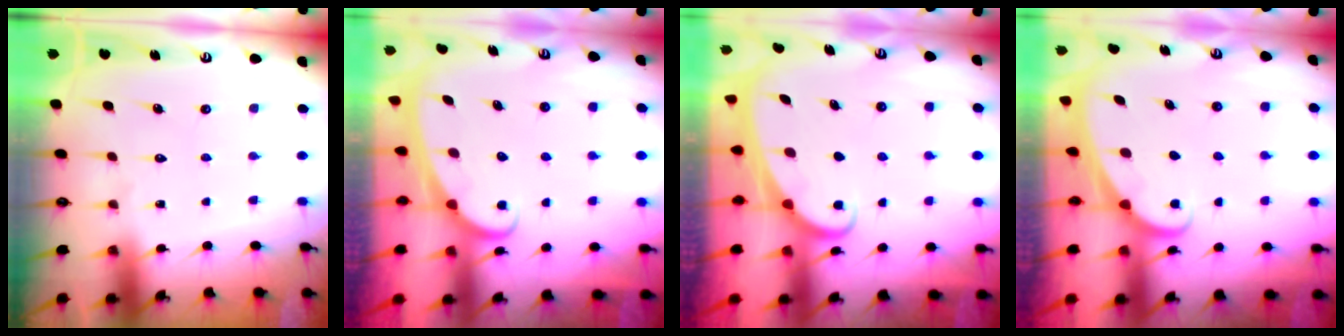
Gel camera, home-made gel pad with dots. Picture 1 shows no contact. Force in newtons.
{"total": 2.6, "press": 2.6, "slide": 0.3}
{"total": 2.4, "press": 2.3, "slide": 0.3}
{"total": 1.7, "press": 1.7, "slide": 0.1}